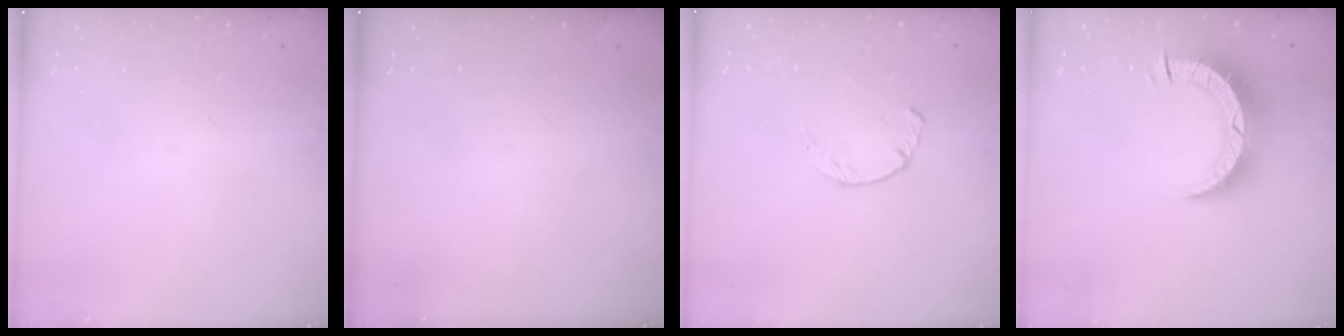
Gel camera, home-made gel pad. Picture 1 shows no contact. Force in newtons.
{"total": 0.0}
{"total": 2.2, "press": 2.2, "slide": 0.4}
{"total": 9.0, "press": 9.0, "slide": 0.9}